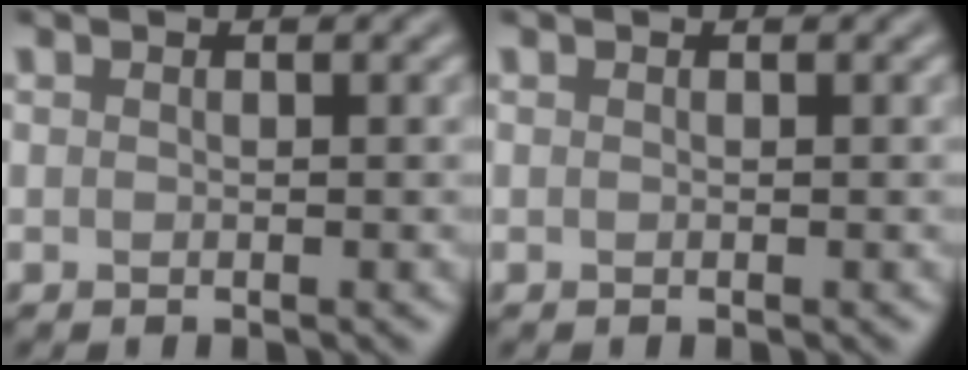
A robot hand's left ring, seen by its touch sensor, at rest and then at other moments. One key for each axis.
{"total": 0.0}